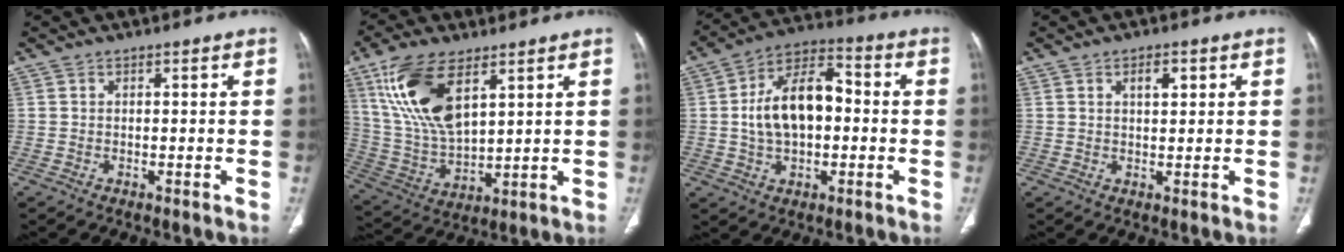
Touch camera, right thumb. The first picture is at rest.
{"total": 16.5, "force": [7.9, 7.4, 12.4], "torque": [-0.243, -0.026, 0.163]}
{"total": 14.1, "force": [0.1, 8.4, 11.4], "torque": [-0.185, 0.032, -0.005]}
{"total": 3.1, "force": [1.3, 1.4, 2.4], "torque": [-0.031, -0.005, 0.021]}